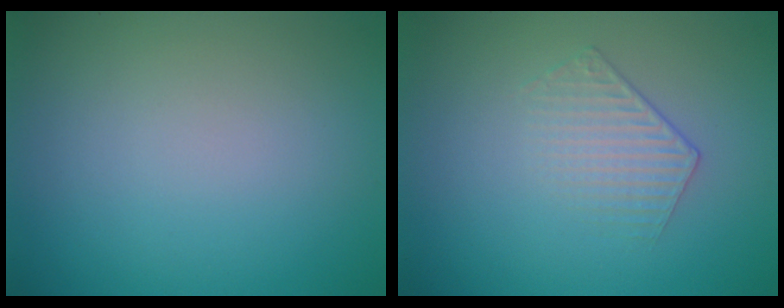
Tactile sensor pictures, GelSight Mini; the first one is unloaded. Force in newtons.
{"total": 1.5, "press": 0.9, "slide": 1.2}